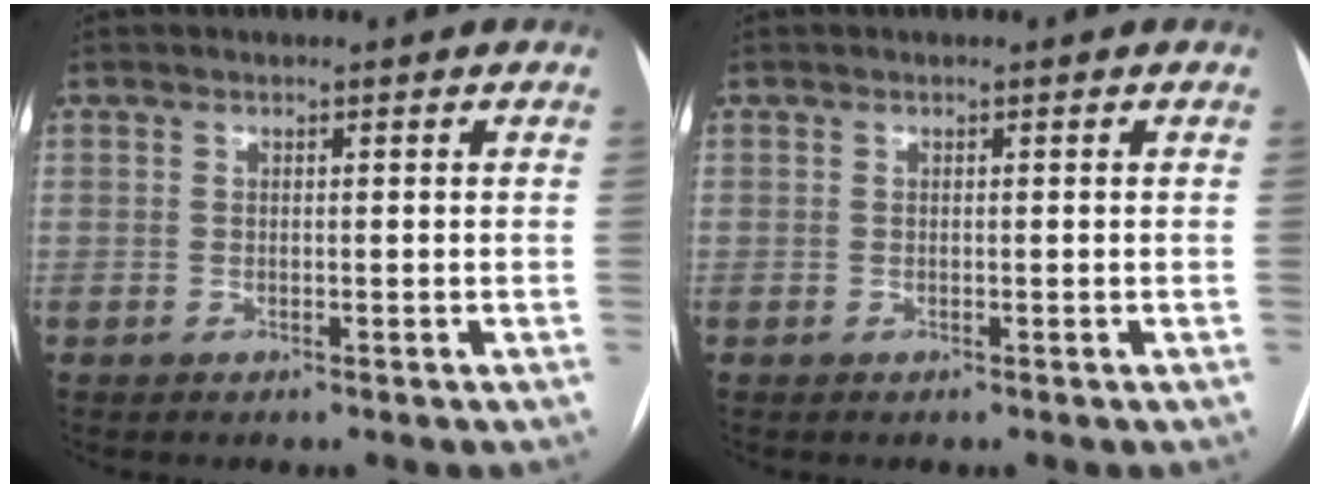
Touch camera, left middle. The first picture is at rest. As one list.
[{"total": 0.0}]